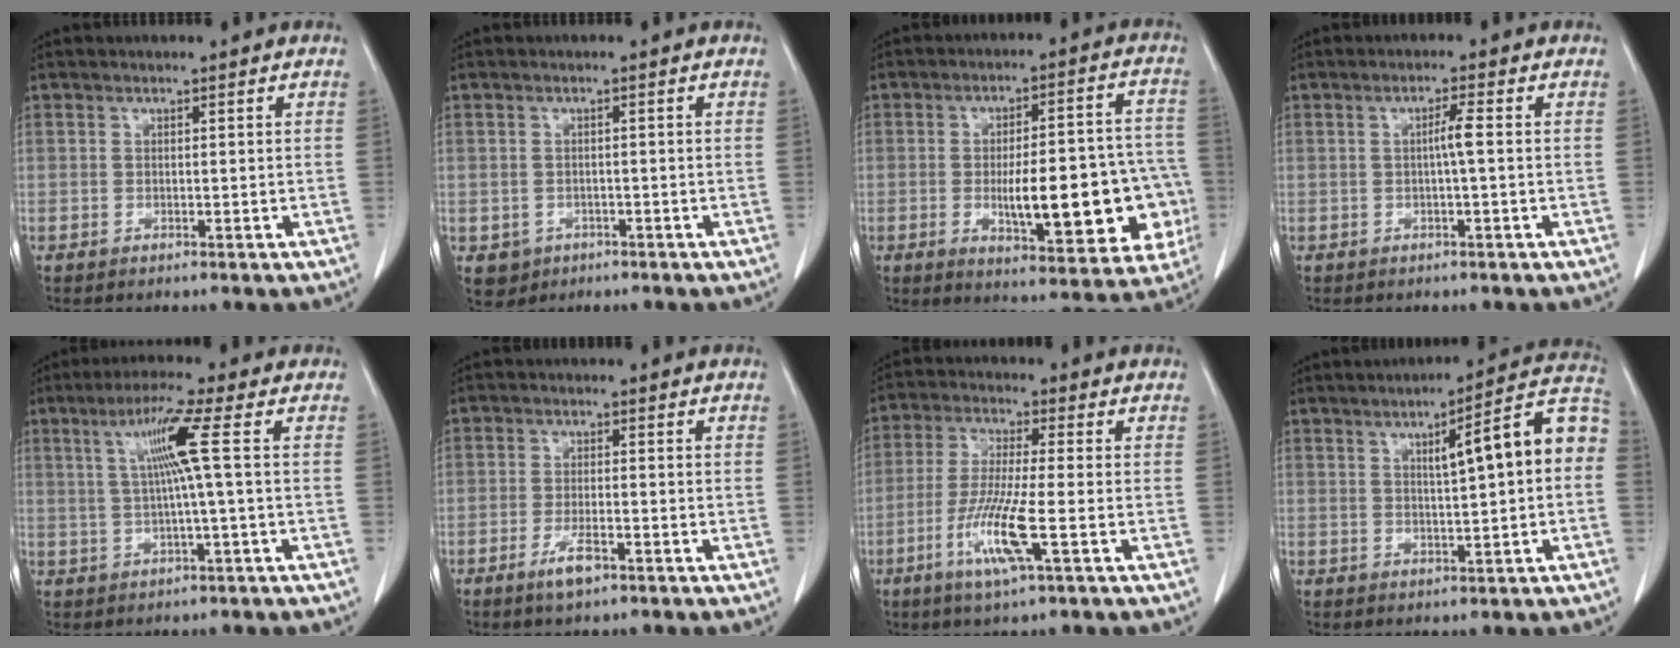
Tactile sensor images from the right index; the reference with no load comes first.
{"total": 2.7, "force": [-1.1, 2.4, 0.5], "torque": [-0.003, 0.005, -0.008]}
{"total": 18.9, "force": [-4.1, 5.5, 17.6], "torque": [-0.189, 0.032, -0.035]}
{"total": 2.2, "force": [-0.1, -0.3, 2.2], "torque": [-0.038, 0.001, -0.003]}
{"total": 6.8, "force": [1.4, -1.3, 6.6], "torque": [-0.125, 0.012, 0.031]}
{"total": 3.8, "force": [-2.3, 0.8, 2.9], "torque": [-0.058, -0.003, -0.038]}
{"total": 9.5, "force": [-3.5, 0.1, 8.9], "torque": [-0.183, -0.018, -0.070]}
{"total": 11.3, "force": [1.5, 1.3, 11.1], "torque": [-0.148, 0.032, 0.014]}